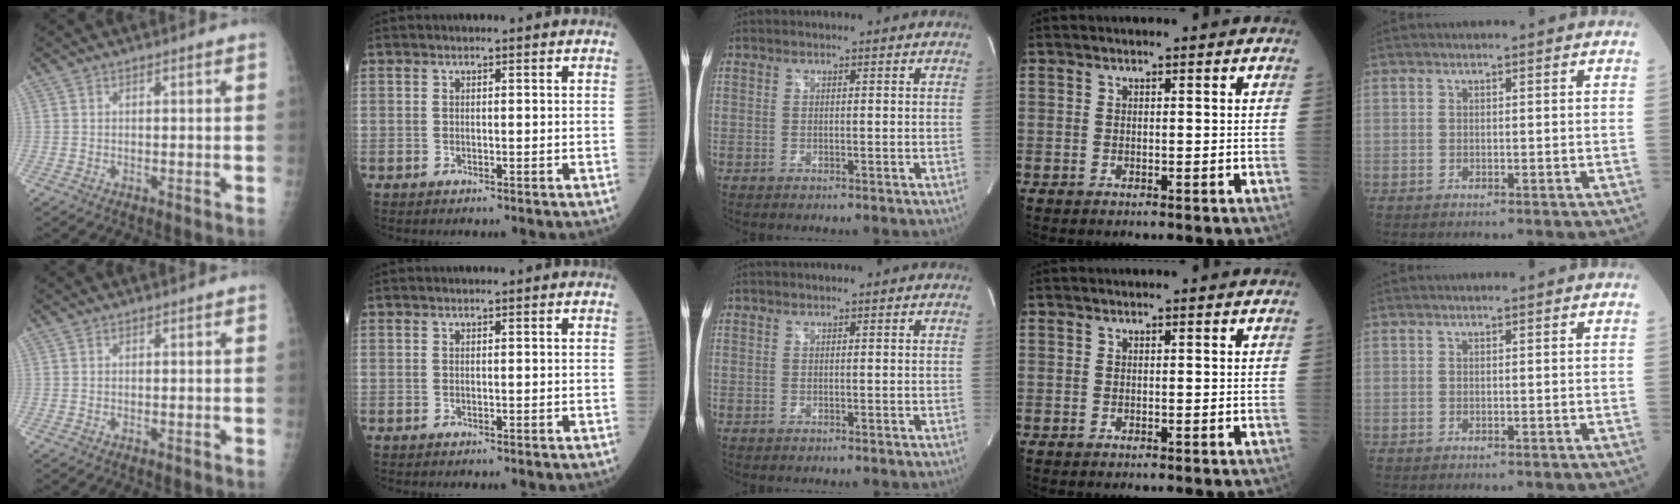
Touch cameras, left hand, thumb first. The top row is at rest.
{}